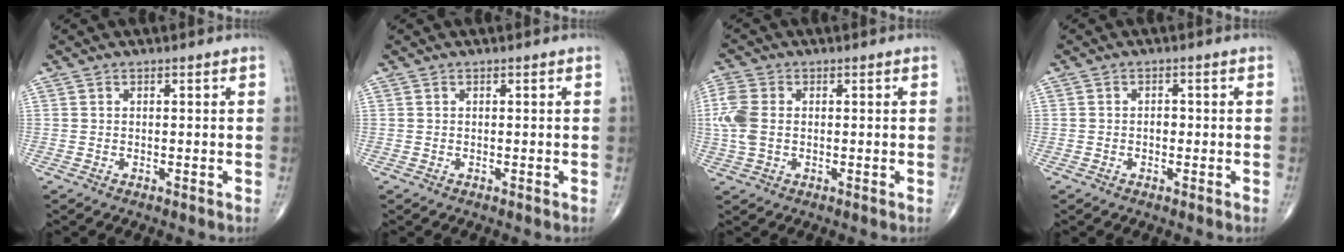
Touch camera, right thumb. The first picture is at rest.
{"total": 0.0}
{"total": 6.5, "force": [0.1, 4.4, 4.8], "torque": [-0.134, 0.008, -0.002]}
{"total": 1.3, "force": [-0.2, 1.0, 0.9], "torque": [-0.009, 0.003, -0.006]}